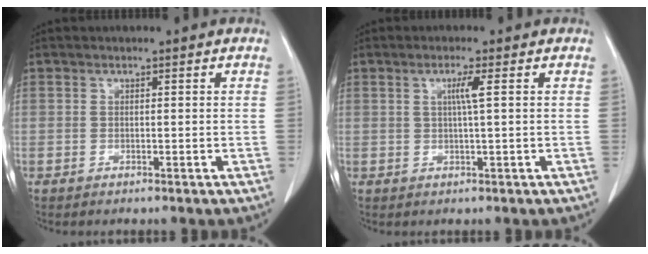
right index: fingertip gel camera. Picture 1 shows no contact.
{"total": 2.4, "force": [0.6, -0.6, 2.2], "torque": [-0.044, -0.001, 0.011]}